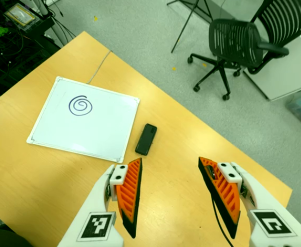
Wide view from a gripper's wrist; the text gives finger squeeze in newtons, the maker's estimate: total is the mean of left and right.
{"total": 0.0}